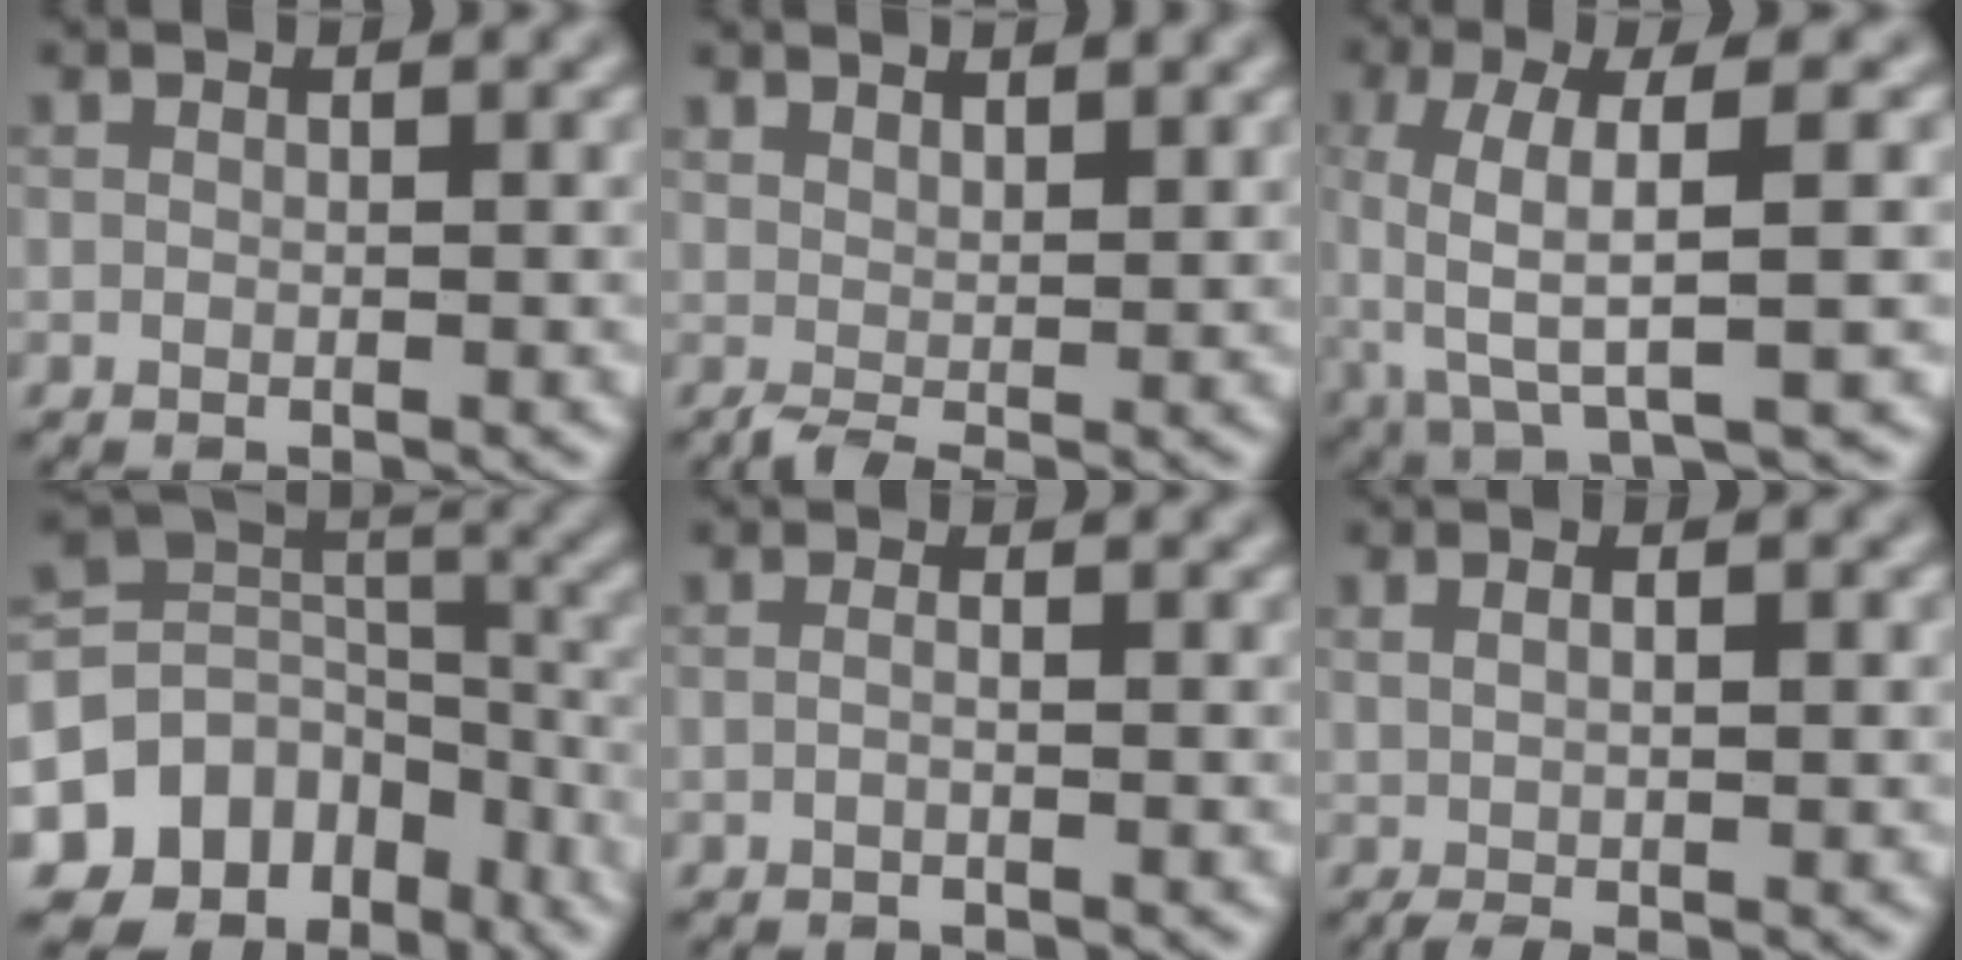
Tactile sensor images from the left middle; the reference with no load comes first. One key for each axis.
{"total": 1.9, "fx": 1.2, "fy": 0.7, "fz": 1.3, "tx": -0.023, "ty": 0.001, "tz": 0.023}
{"total": 7.7, "fx": 0.5, "fy": 2.2, "fz": 7.3, "tx": -0.144, "ty": 0.001, "tz": 0.007}
{"total": 10.4, "fx": -5.3, "fy": 7.9, "fz": 4.1, "tx": -0.089, "ty": -0.001, "tz": -0.080}
{"total": 0.6, "fx": -0.2, "fy": 0.1, "fz": 0.5, "tx": -0.013, "ty": -0.005, "tz": -0.009}
{"total": 2.6, "fx": 0.2, "fy": 0.8, "fz": 2.5, "tx": -0.037, "ty": -0.001, "tz": 0.008}